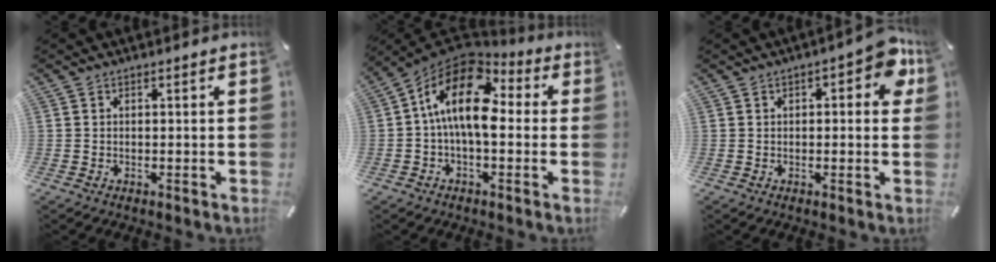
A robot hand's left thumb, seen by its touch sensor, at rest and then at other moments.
{"total": 15.6, "force": [1.5, 8.4, 13.0], "torque": [-0.256, -0.001, 0.024]}
{"total": 7.4, "force": [2.4, 3.7, 5.9], "torque": [-0.066, -0.003, 0.034]}